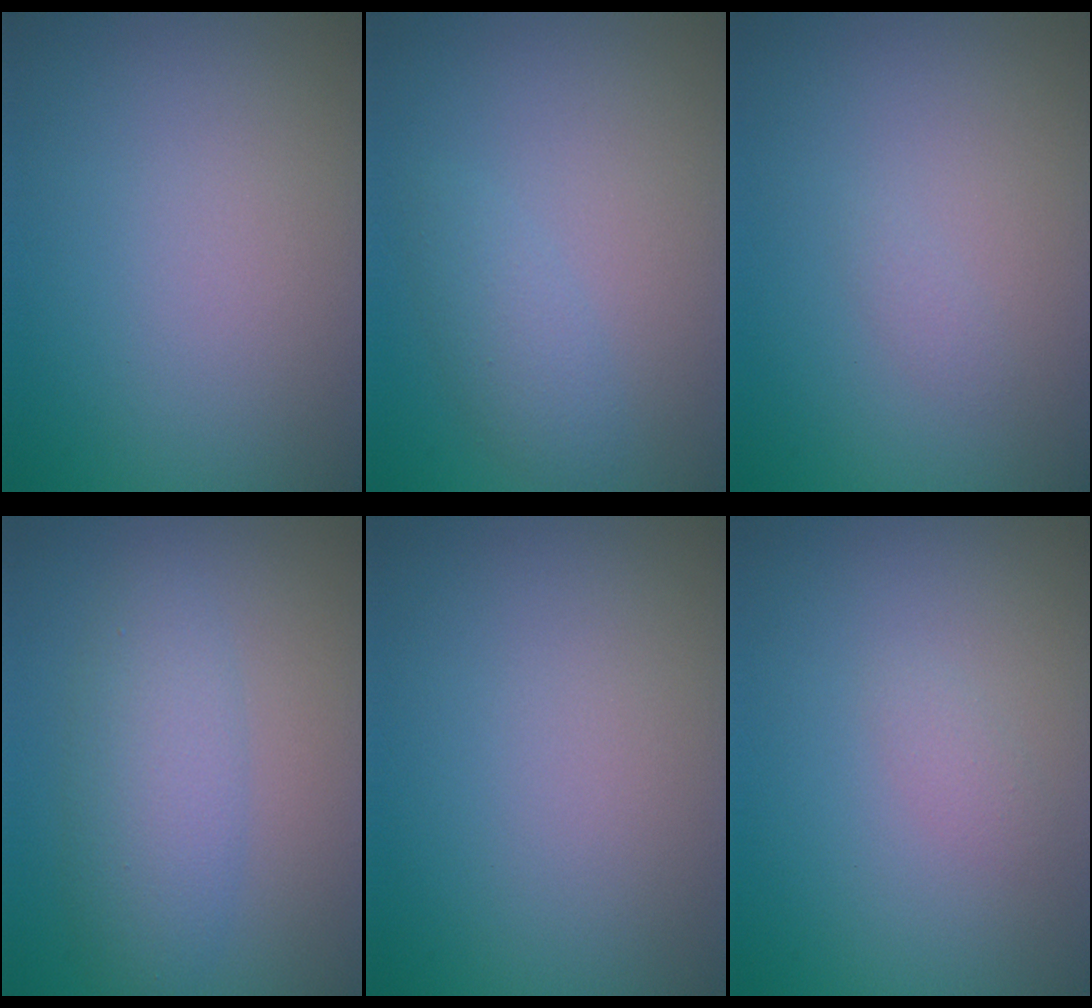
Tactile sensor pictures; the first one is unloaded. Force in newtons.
{"total": 1.9, "press": 1.9, "slide": 0.1}
{"total": 0.6, "press": 0.6, "slide": 0.0}
{"total": 4.0, "press": 4.0, "slide": 0.1}
{"total": 0.0}
{"total": 0.8, "press": 0.8, "slide": 0.0}